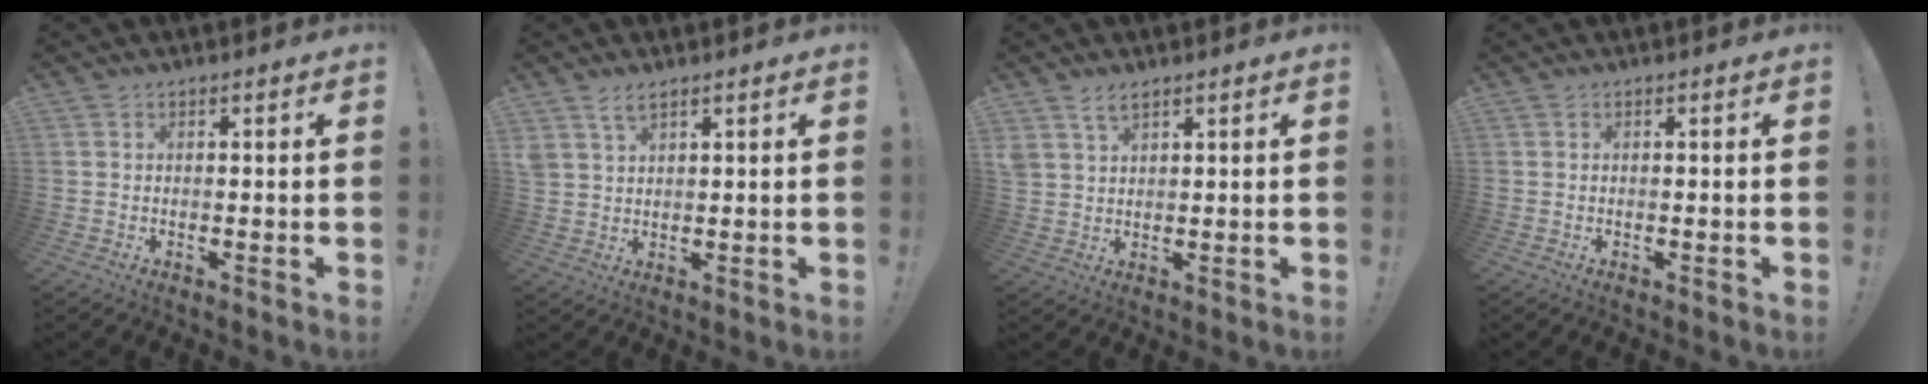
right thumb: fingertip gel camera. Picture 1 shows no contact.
{"total": 3.9, "force": [2.7, 1.5, 2.4], "torque": [-0.045, -0.009, 0.051]}
{"total": 3.9, "force": [2.8, 1.6, 2.2], "torque": [-0.043, -0.009, 0.053]}
{"total": 0.0}